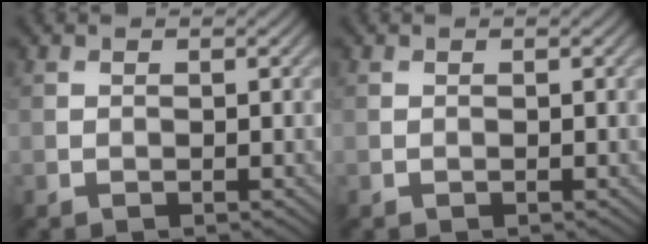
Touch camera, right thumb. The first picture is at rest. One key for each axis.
{"total": 0.0}